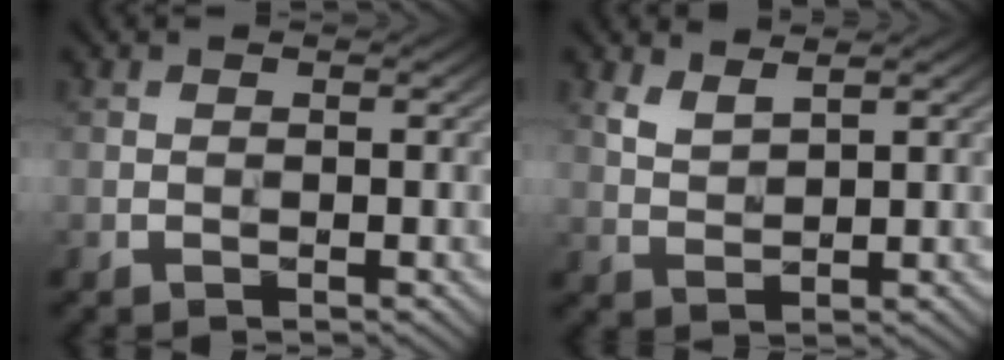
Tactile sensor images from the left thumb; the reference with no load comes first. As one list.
[{"total": 3.0, "force": [2.3, 1.0, 1.6], "torque": [-0.044, -0.003, 0.053]}]